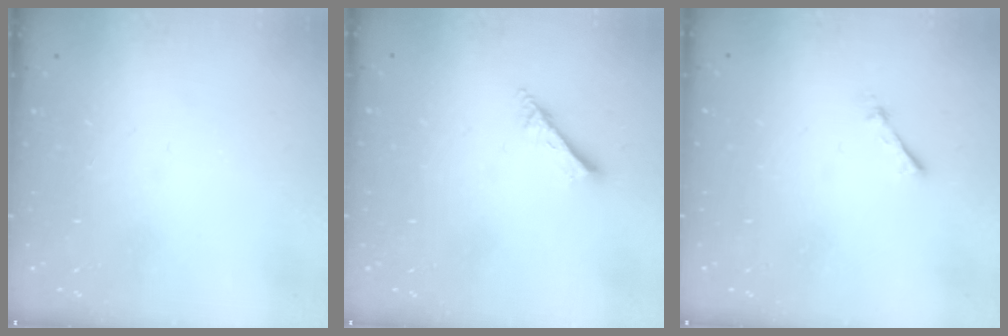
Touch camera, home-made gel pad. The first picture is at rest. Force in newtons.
{"total": 2.5, "press": 2.5, "slide": 0.2}
{"total": 1.7, "press": 1.7, "slide": 0.2}